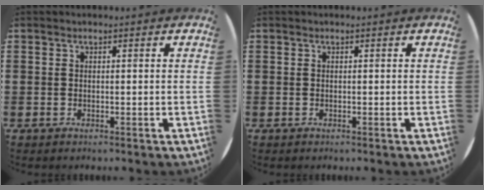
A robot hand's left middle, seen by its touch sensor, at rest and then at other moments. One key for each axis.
{"total": 0.0}